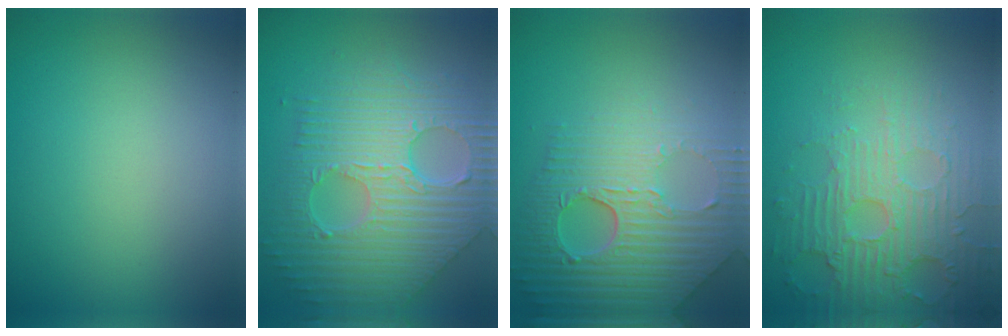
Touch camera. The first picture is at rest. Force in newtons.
{"total": 10.6, "press": 7.2, "slide": 7.8}
{"total": 8.9, "press": 6.0, "slide": 6.5}
{"total": 4.4, "press": 4.4, "slide": 0.5}